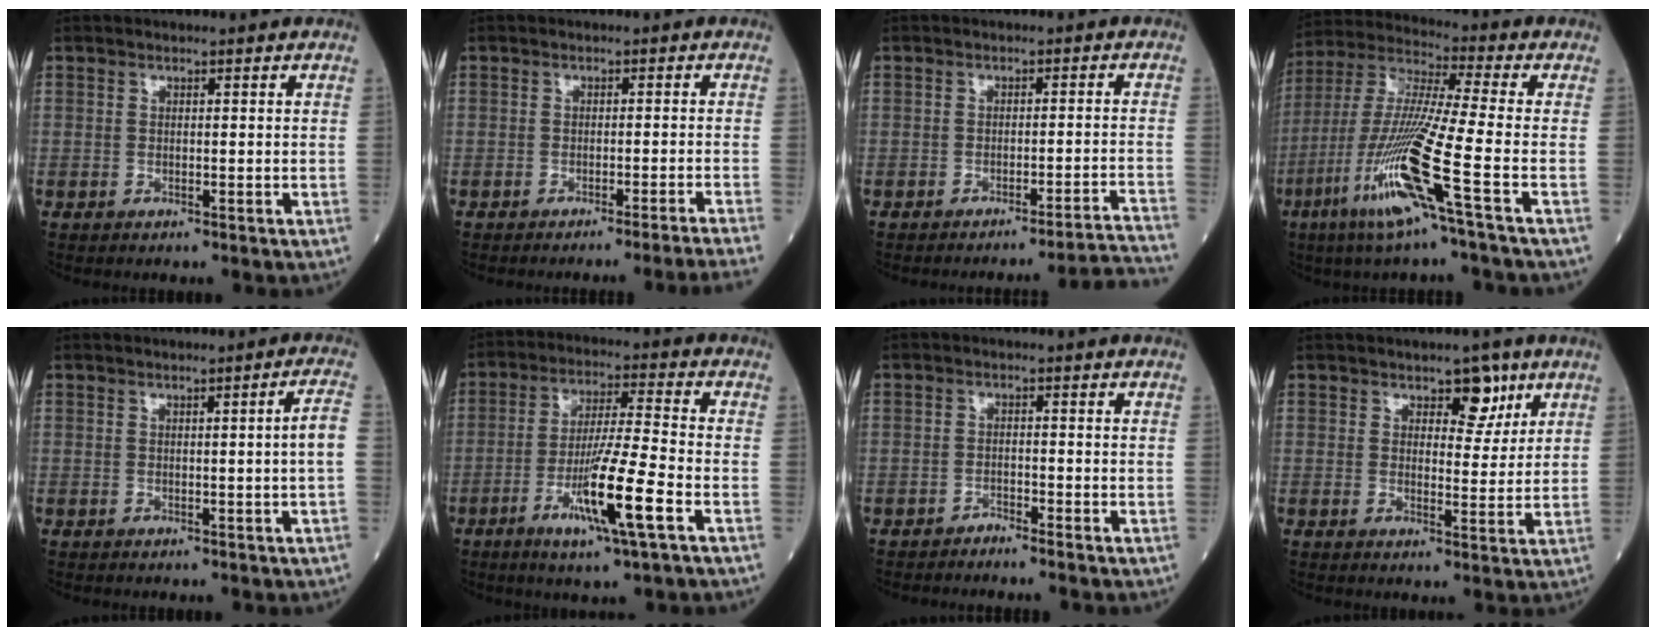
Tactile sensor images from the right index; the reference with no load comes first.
{"total": 7.9, "force": [-7.0, -2.8, 2.4], "torque": [0.000, -0.019, -0.086]}
{"total": 10.7, "force": [-10.1, -3.2, 1.6], "torque": [0.014, -0.013, -0.126]}
{"total": 15.7, "force": [-6.7, -1.2, 14.2], "torque": [-0.299, -0.024, -0.133]}
{"total": 3.1, "force": [-0.1, -0.8, 3.0], "torque": [-0.038, -0.001, -0.001]}
{"total": 11.7, "force": [-4.8, -0.3, 10.7], "torque": [-0.201, -0.016, -0.089]}
{"total": 1.4, "force": [-1.4, -0.2, 0.2], "torque": [-0.003, 0.000, -0.026]}
{"total": 4.9, "force": [2.9, 2.4, 3.0], "torque": [-0.032, 0.000, 0.039]}